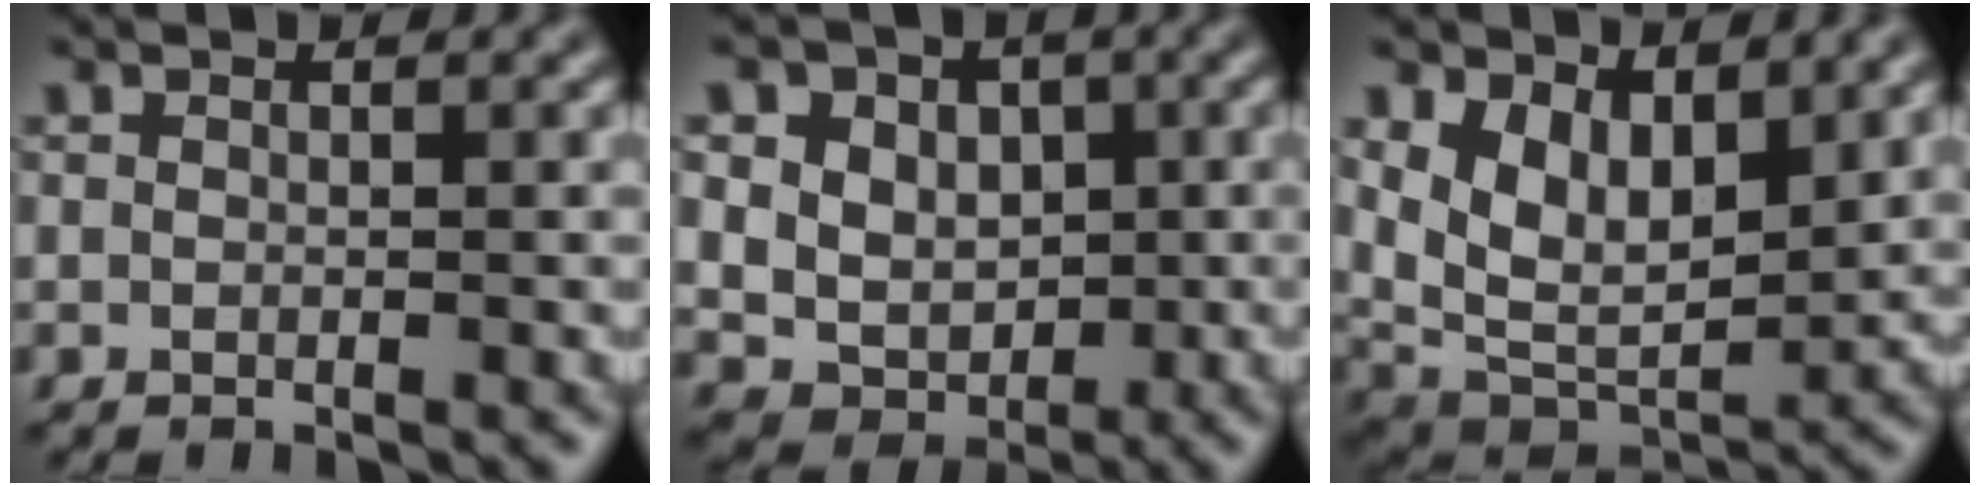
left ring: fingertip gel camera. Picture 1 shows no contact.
{"total": 8.7, "force": [2.5, 7.3, 4.1], "torque": [-0.077, 0.019, 0.035]}
{"total": 7.7, "force": [2.9, 4.6, 5.5], "torque": [-0.098, -0.023, 0.051]}